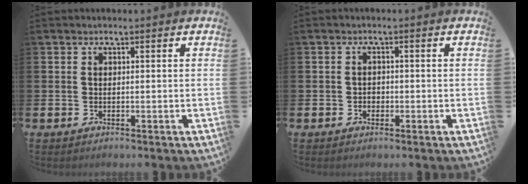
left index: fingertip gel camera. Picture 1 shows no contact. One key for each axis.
{"total": 1.2, "fx": -0.4, "fy": 1.0, "fz": 0.4, "tx": -0.006, "ty": 0.004, "tz": -0.011}